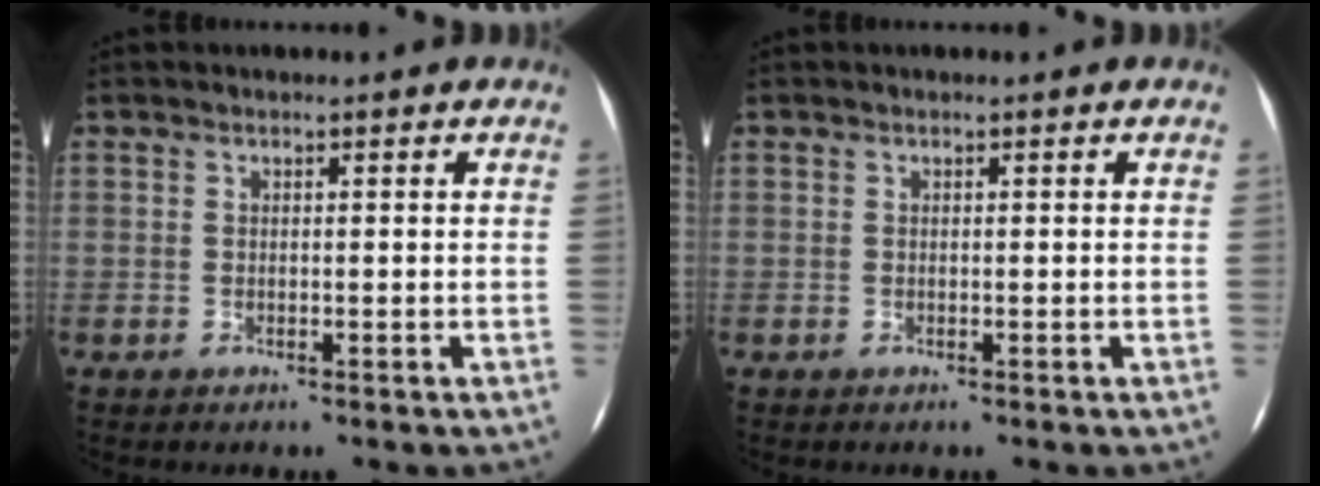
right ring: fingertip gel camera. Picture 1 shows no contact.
{"total": 0.0}